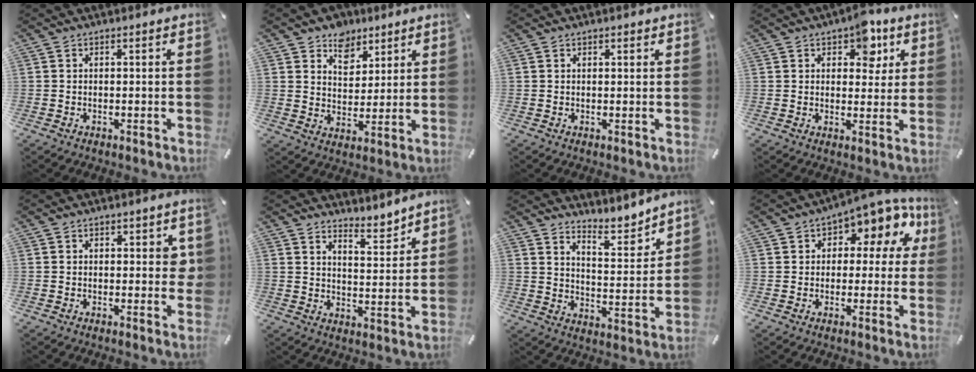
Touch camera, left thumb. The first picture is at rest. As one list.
[{"total": 7.6, "force": [4.5, 6.0, 0.8], "torque": [-0.007, -0.036, 0.080]}, {"total": 0.7, "force": [0.4, 0.4, 0.4], "torque": [-0.007, 0.001, 0.008]}, {"total": 7.9, "force": [4.2, 5.1, 4.4], "torque": [-0.036, -0.014, 0.065]}, {"total": 3.7, "force": [0.6, 2.1, 2.9], "torque": [-0.033, -0.002, 0.005]}, {"total": 6.2, "force": [5.9, 1.8, 0.8], "torque": [0.002, -0.058, 0.103]}, {"total": 7.6, "force": [7.3, 2.0, 0.9], "torque": [-0.006, -0.080, 0.128]}, {"total": 11.1, "force": [6.1, 5.9, 7.1], "torque": [-0.091, -0.041, 0.104]}]